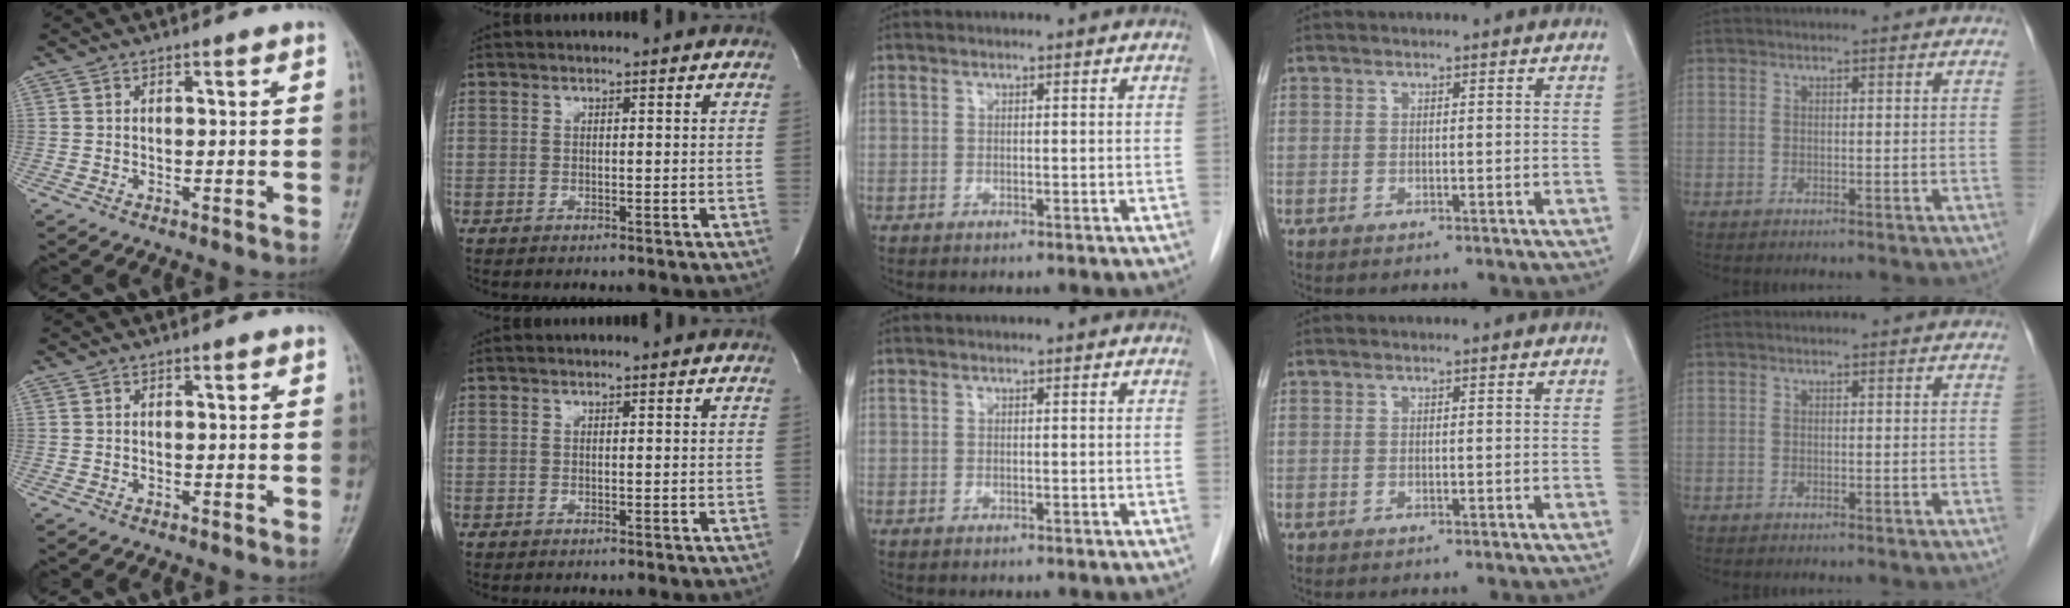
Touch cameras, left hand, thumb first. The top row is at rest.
{}